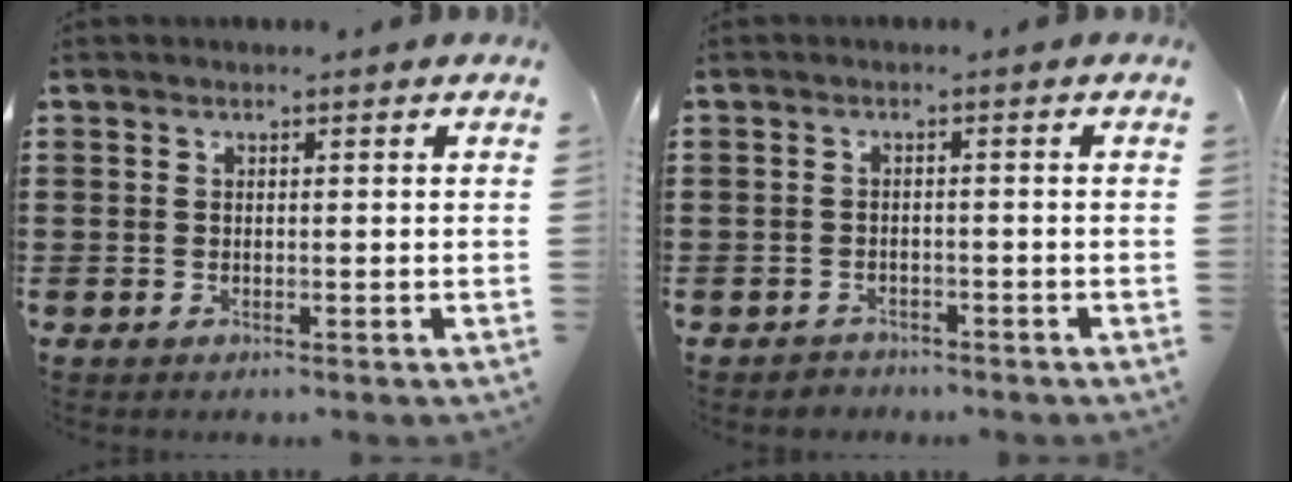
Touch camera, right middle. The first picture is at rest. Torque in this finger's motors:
{"motor_torque": [0.57, -0.08, 0.00, 0.01]}